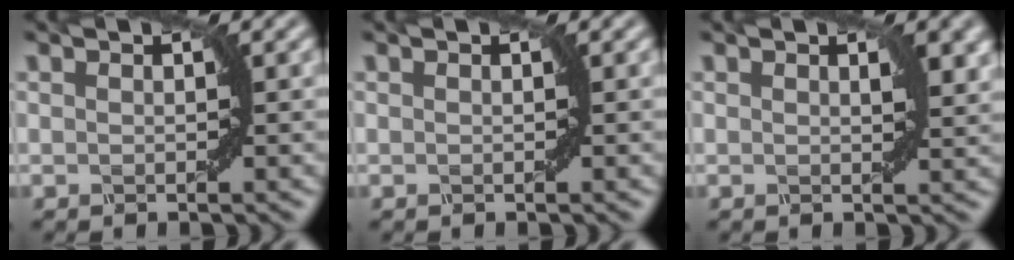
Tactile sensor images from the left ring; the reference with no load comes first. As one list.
[{"total": 0.0}, {"total": 1.8, "force": [0.9, 0.6, 1.5], "torque": [-0.016, 0.000, 0.017]}]